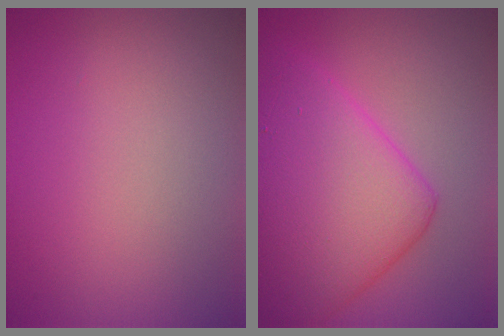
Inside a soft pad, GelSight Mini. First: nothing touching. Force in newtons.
{"total": 10.1, "press": 10.1, "slide": 0.3}